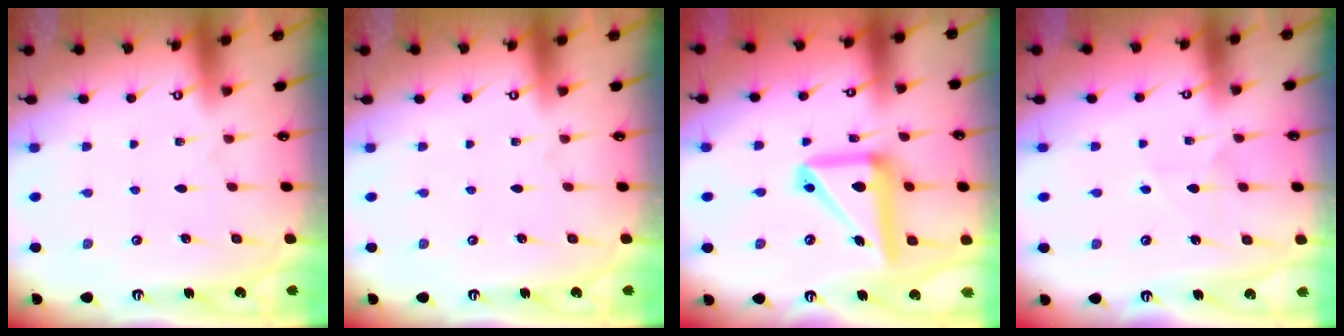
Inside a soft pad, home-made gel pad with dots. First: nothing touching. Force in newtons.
{"total": 0.0}
{"total": 15.5, "press": 15.3, "slide": 1.8}
{"total": 5.9, "press": 5.9, "slide": 0.6}